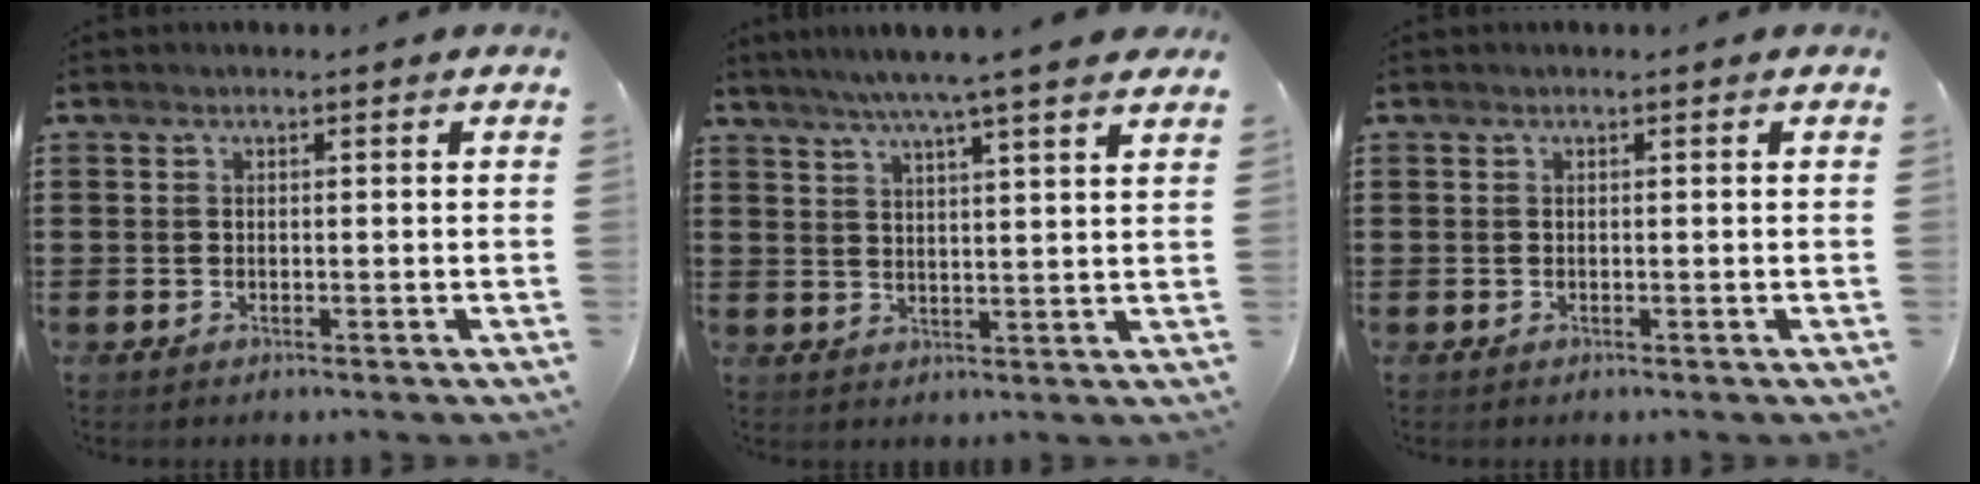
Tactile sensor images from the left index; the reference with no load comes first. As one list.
[{"total": 6.2, "force": [5.1, -0.7, 3.5], "torque": [-0.083, -0.015, 0.087]}, {"total": 0.0}]